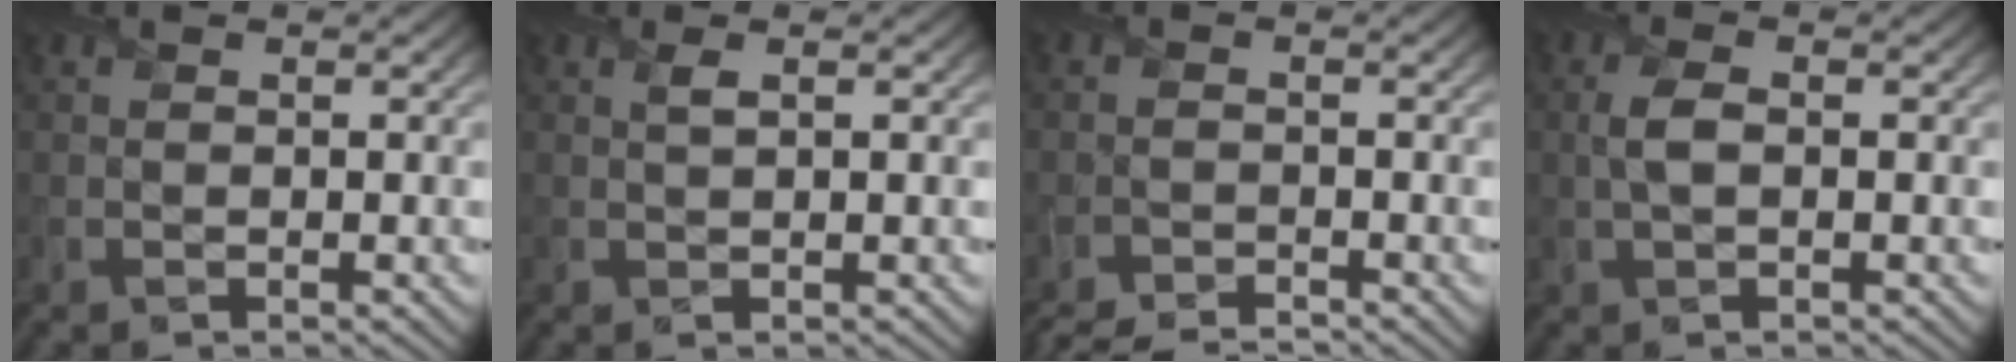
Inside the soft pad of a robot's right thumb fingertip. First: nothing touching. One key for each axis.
{"total": 1.2, "fx": 0.6, "fy": 0.3, "fz": 1.0, "tx": -0.023, "ty": 0.001, "tz": 0.011}
{"total": 3.8, "fx": -3.5, "fy": 0.4, "fz": 1.4, "tx": -0.038, "ty": -0.011, "tz": -0.071}
{"total": 2.4, "fx": 0.1, "fy": 1.1, "fz": 2.2, "tx": -0.054, "ty": 0.002, "tz": 0.000}